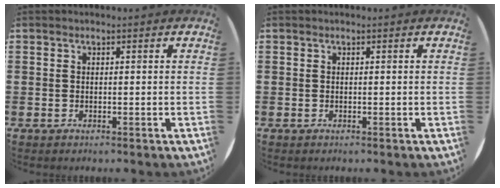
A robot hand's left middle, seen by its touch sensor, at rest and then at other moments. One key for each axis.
{"total": 0.0}